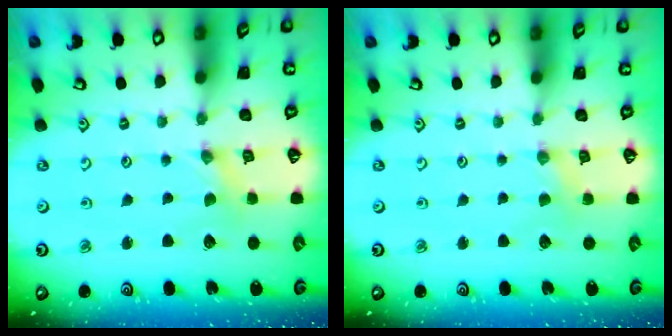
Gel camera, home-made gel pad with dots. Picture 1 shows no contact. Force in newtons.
{"total": 2.2, "press": 2.1, "slide": 0.4}